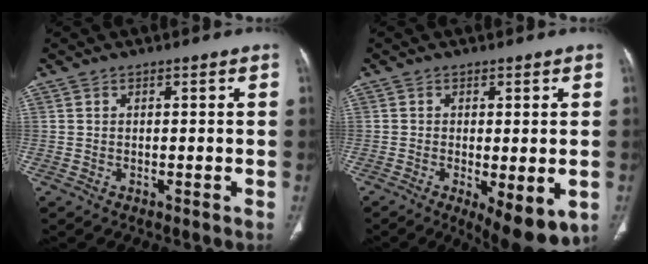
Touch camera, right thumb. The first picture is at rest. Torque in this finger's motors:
{"motor_torque": [-0.07, 0.11, 0.01, 0.01, 0.06]}